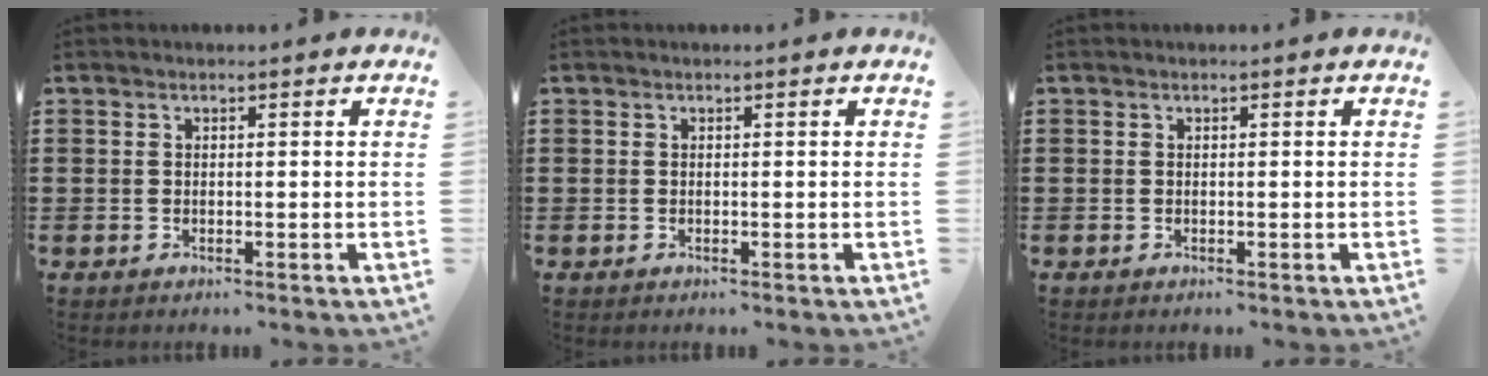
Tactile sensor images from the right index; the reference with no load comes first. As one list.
[{"total": 0.0}, {"total": 0.0}]